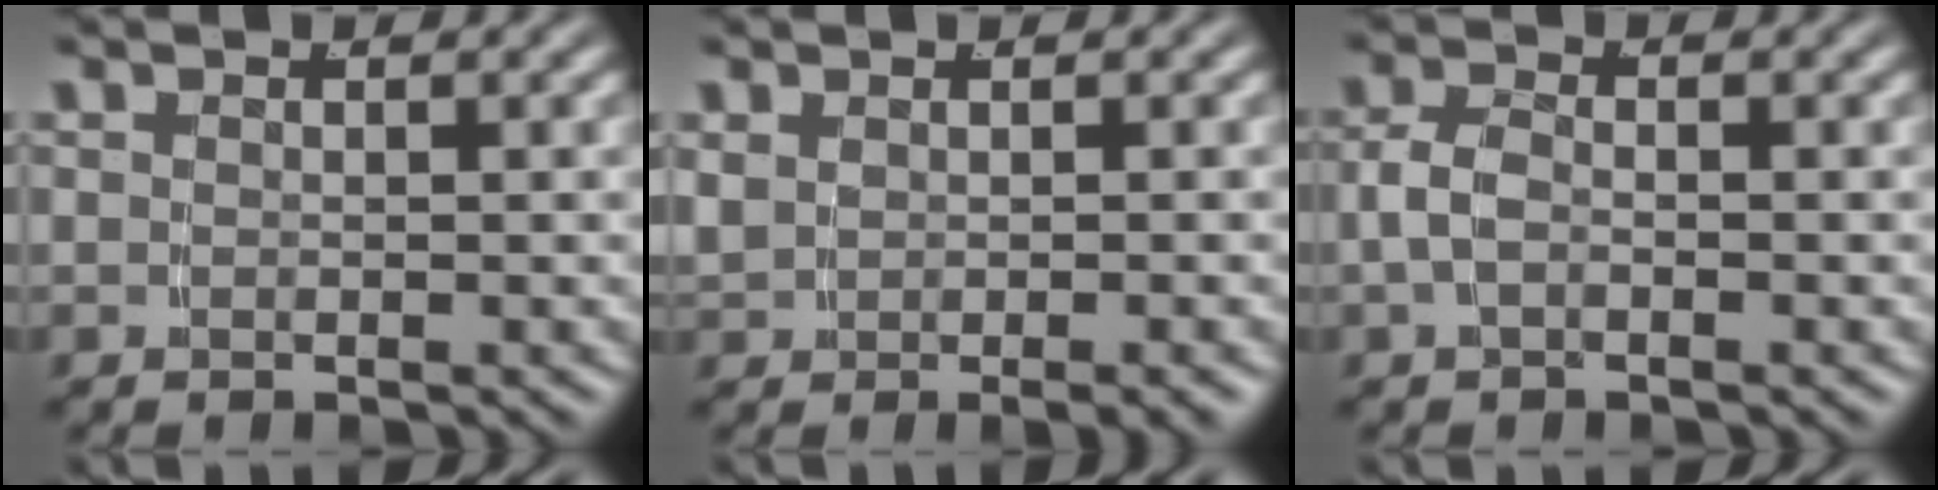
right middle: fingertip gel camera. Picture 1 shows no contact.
{"total": 1.3, "force": [-0.1, 0.5, 1.2], "torque": [-0.022, -0.005, 0.010]}
{"total": 2.2, "force": [-0.4, 1.3, 1.7], "torque": [-0.043, -0.004, -0.006]}